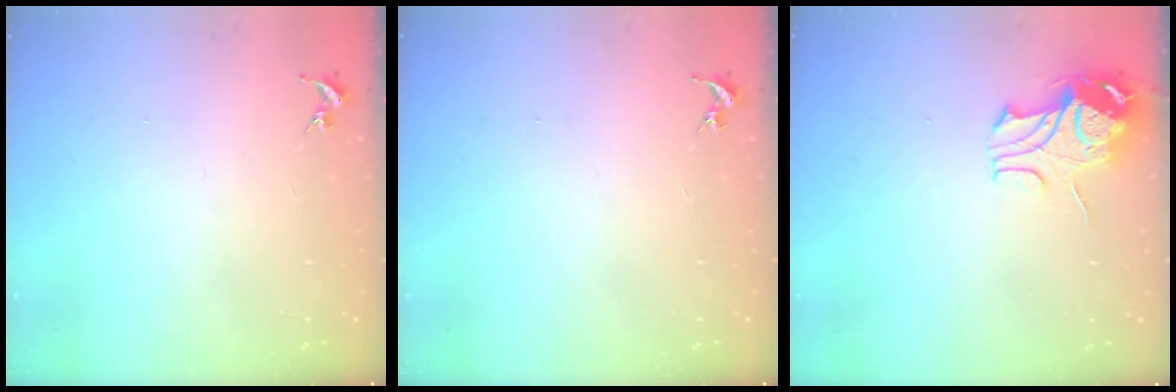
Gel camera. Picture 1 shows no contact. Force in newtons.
{"total": 0.0}
{"total": 9.6, "press": 9.6, "slide": 1.1}